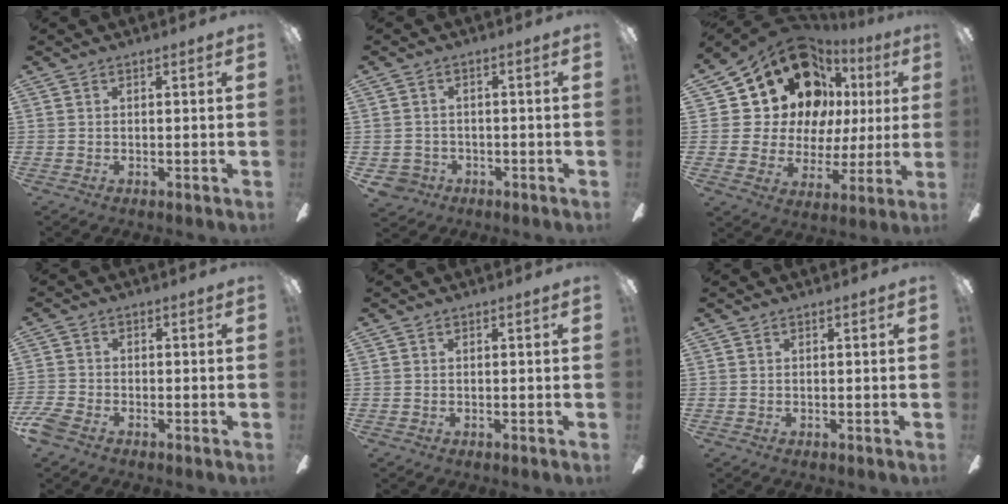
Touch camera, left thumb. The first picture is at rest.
{"total": 3.5, "force": [-1.7, 3.1, 0.7], "torque": [-0.027, 0.006, -0.034]}
{"total": 18.8, "force": [10.6, 12.5, 9.1], "torque": [-0.177, -0.060, 0.207]}
{"total": 3.8, "force": [-2.6, 1.9, 2.0], "torque": [-0.054, 0.007, -0.053]}
{"total": 0.0}
{"total": 0.0}